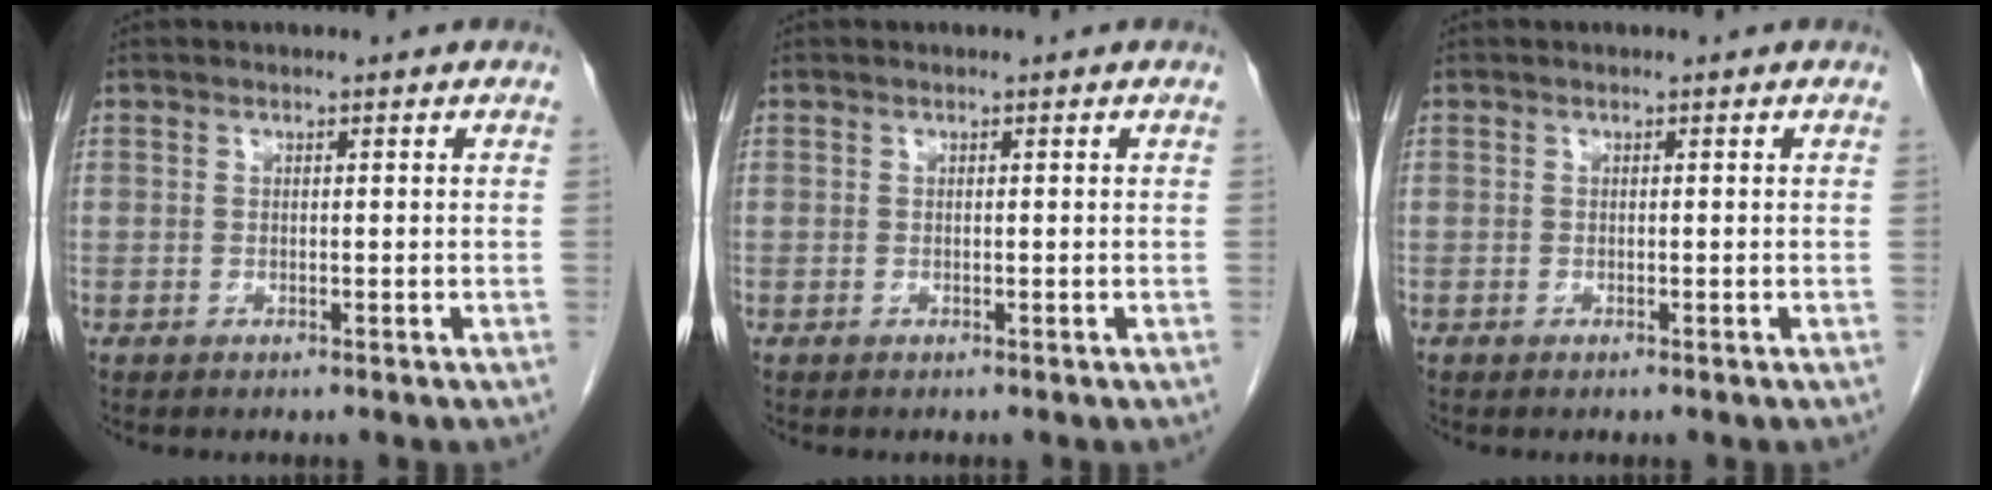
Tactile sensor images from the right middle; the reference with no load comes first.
{"total": 0.0}
{"total": 0.0}